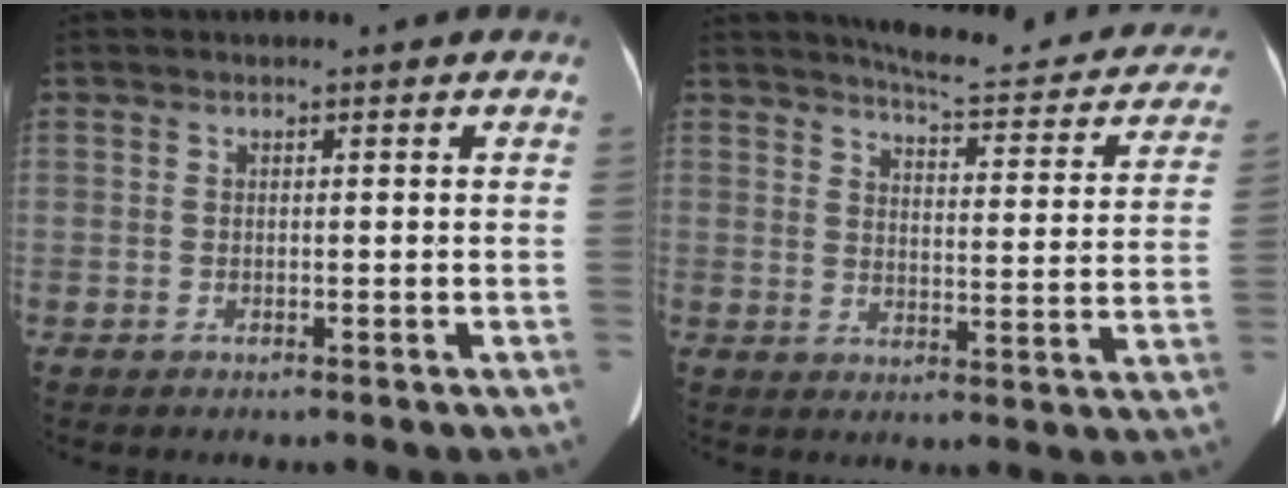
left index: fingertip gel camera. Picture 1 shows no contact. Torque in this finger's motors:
{"motor_torque": [0.83, -1.31, -0.01, 0.01]}